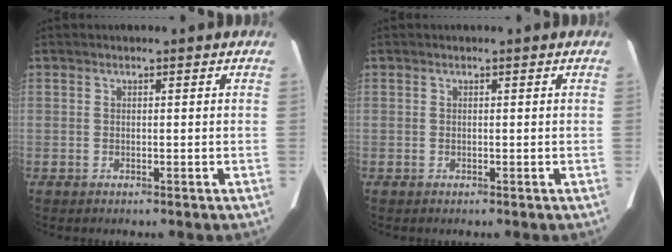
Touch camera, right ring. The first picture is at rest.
{"total": 0.0}